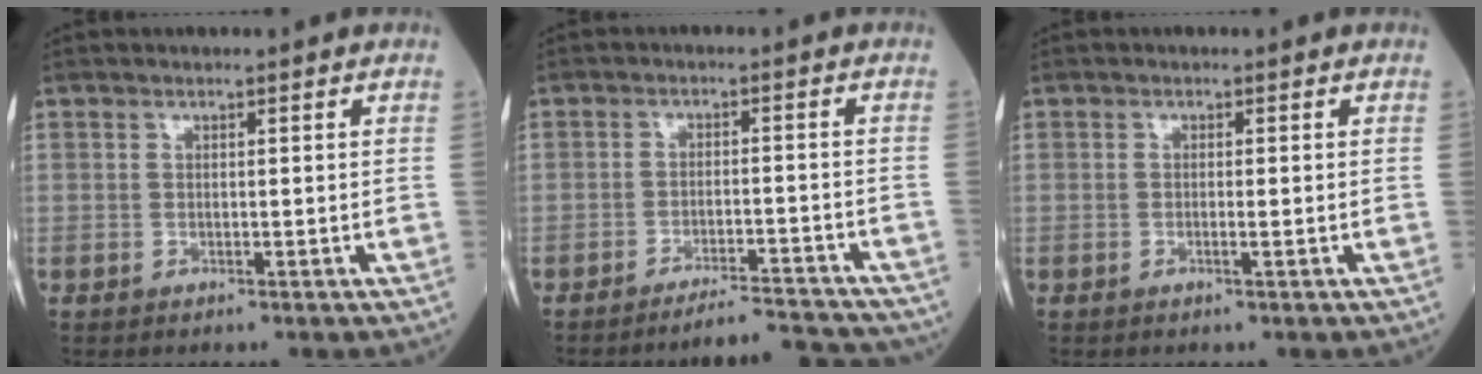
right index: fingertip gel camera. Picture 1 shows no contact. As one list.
[{"total": 7.2, "force": [-7.1, 0.4, 0.9], "torque": [-0.001, 0.011, -0.106]}, {"total": 0.8, "force": [-0.2, -0.1, 0.8], "torque": [-0.017, 0.000, -0.004]}]